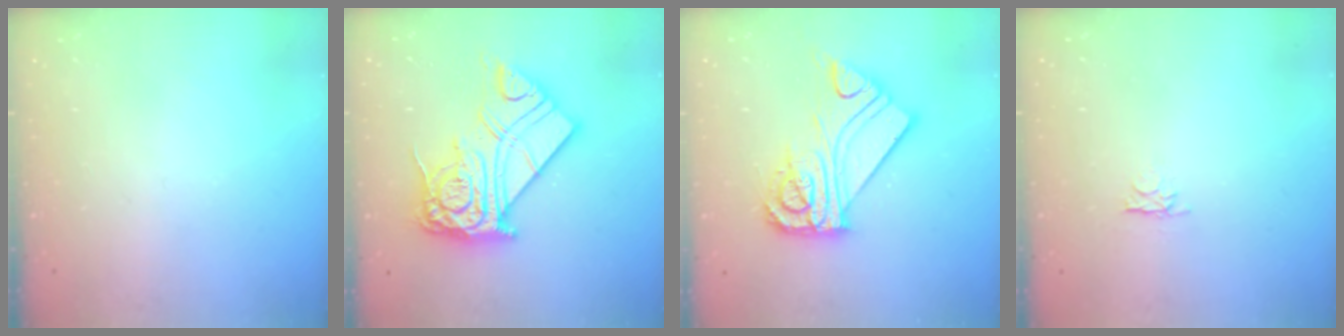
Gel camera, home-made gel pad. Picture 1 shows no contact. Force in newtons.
{"total": 19.5, "press": 19.4, "slide": 1.6}
{"total": 13.6, "press": 13.6, "slide": 0.7}
{"total": 2.8, "press": 2.7, "slide": 0.4}